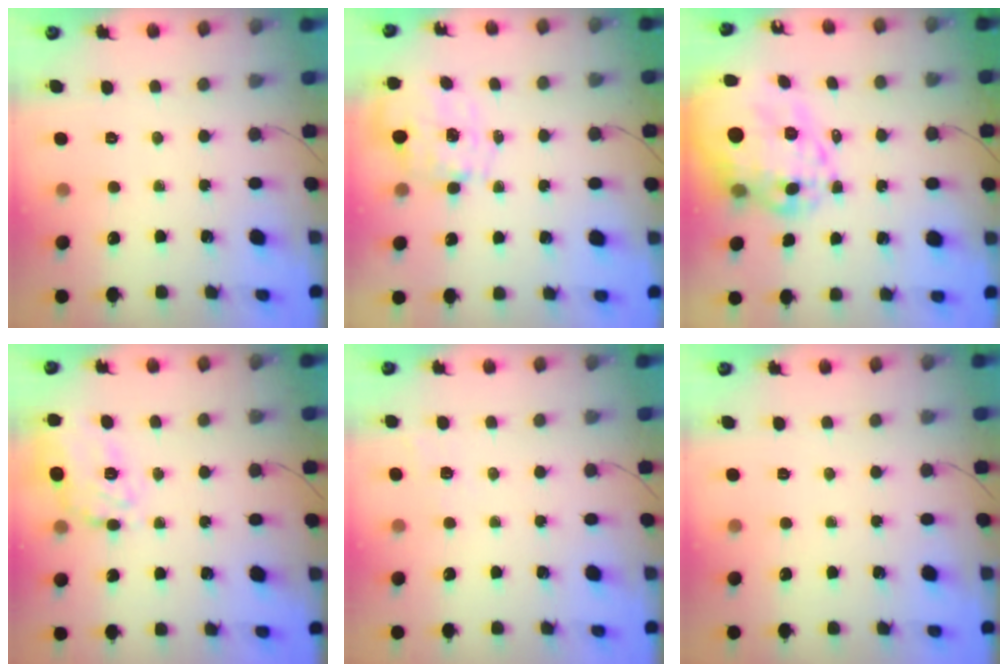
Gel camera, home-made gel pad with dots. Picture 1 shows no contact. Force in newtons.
{"total": 1.1, "press": 1.0, "slide": 0.5}
{"total": 24.9, "press": 24.2, "slide": 6.1}
{"total": 14.3, "press": 14.1, "slide": 2.7}
{"total": 5.8, "press": 5.6, "slide": 1.5}
{"total": 0.0}